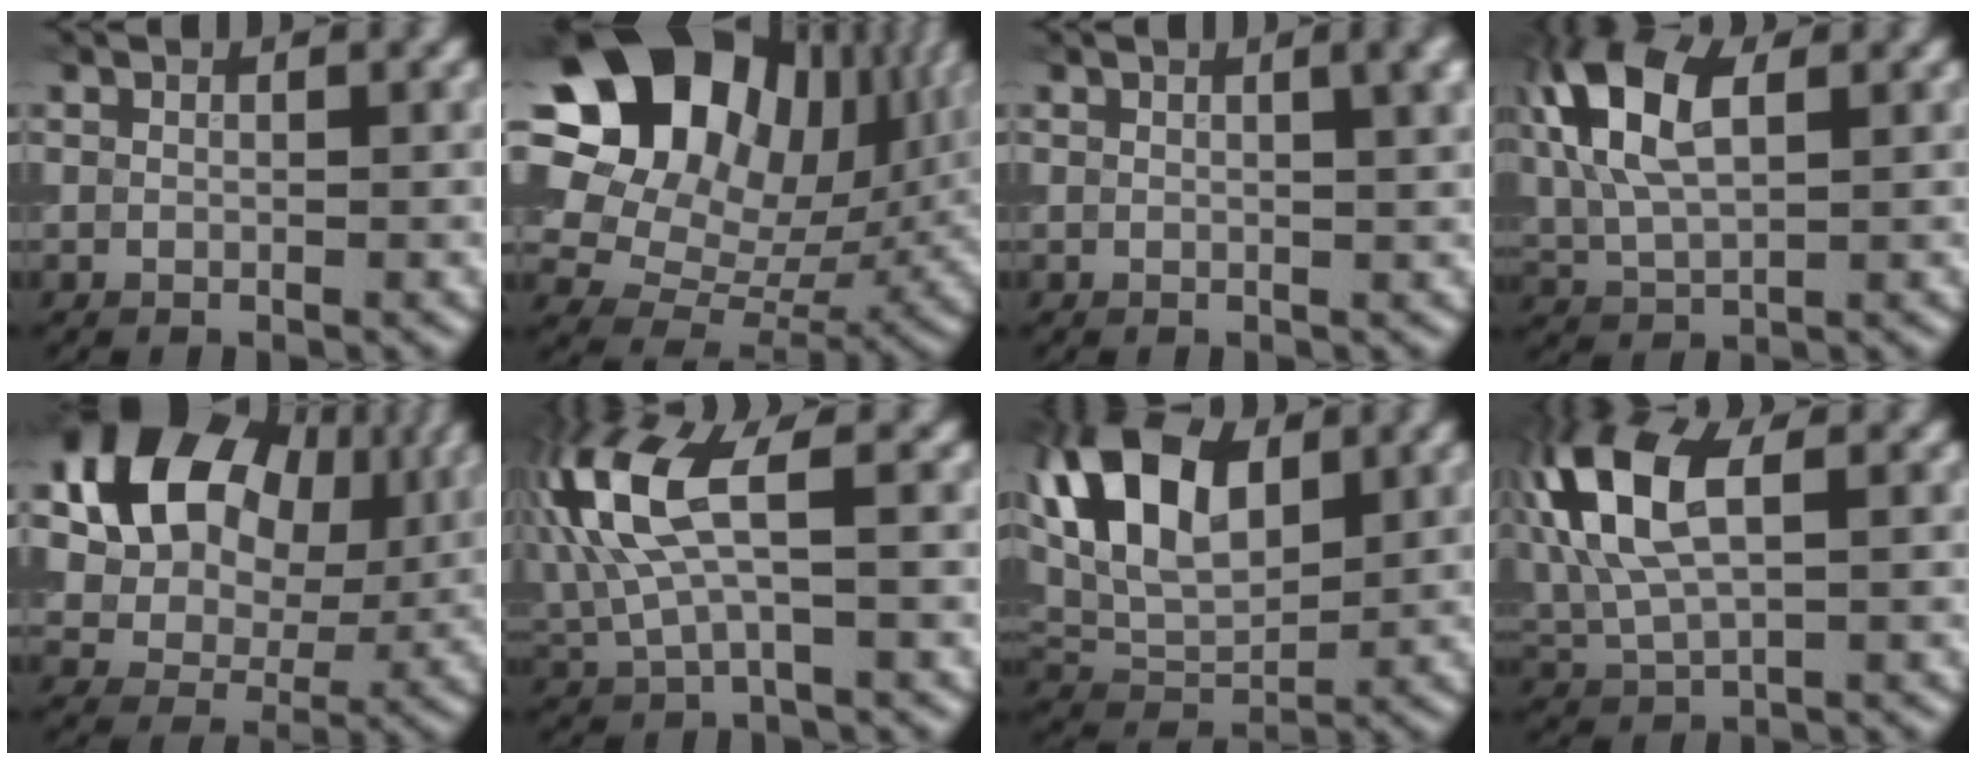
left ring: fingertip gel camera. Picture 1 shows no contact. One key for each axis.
{"total": 18.6, "fx": 6.8, "fy": 13.6, "fz": 10.7, "tx": -0.201, "ty": 0.041, "tz": 0.113}
{"total": 3.4, "fx": 1.3, "fy": 1.3, "fz": 2.9, "tx": -0.020, "ty": 0.007, "tz": 0.011}
{"total": 10.7, "fx": 2.9, "fy": 5.5, "fz": 8.7, "tx": -0.196, "ty": 0.023, "tz": 0.040}
{"total": 12.8, "fx": 3.9, "fy": 9.1, "fz": 8.0, "tx": -0.147, "ty": 0.002, "tz": 0.063}
{"total": 8.0, "fx": 1.6, "fy": 3.0, "fz": 7.2, "tx": -0.175, "ty": 0.010, "tz": 0.028}
{"total": 11.6, "fx": 3.9, "fy": 6.6, "fz": 8.7, "tx": -0.194, "ty": 0.022, "tz": 0.063}
{"total": 9.2, "fx": 2.0, "fy": 4.6, "fz": 7.8, "tx": -0.181, "ty": 0.017, "tz": 0.032}